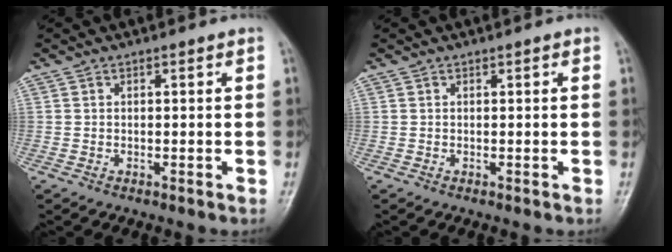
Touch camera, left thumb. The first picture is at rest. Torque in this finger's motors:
{"motor_torque": [0.08, 0.00, -0.22, -0.12, 0.00]}